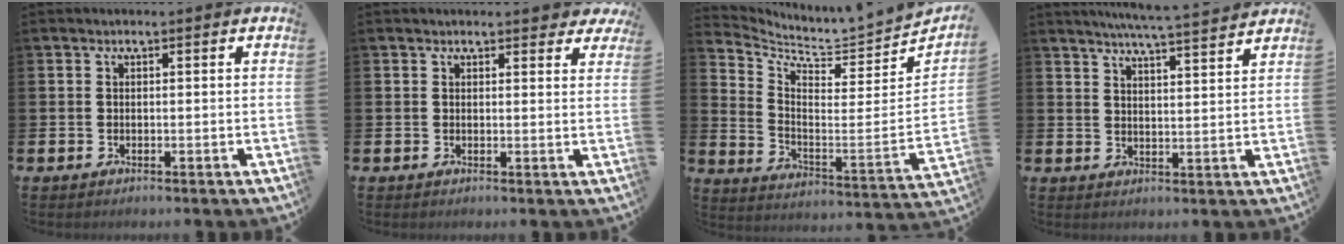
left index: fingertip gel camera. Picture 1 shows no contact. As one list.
[{"total": 2.0, "force": [1.9, 0.7, 0.3], "torque": [0.008, -0.007, 0.031]}, {"total": 5.2, "force": [5.1, 0.6, 0.6], "torque": [-0.034, -0.078, 0.078]}, {"total": 5.5, "force": [5.3, -0.7, 1.4], "torque": [-0.031, -0.035, 0.090]}]